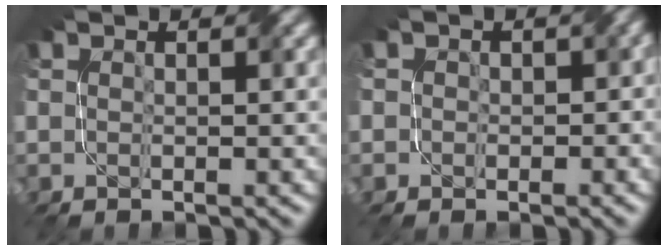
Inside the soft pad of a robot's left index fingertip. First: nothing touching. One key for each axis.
{"total": 2.0, "fx": 0.2, "fy": 1.9, "fz": 0.8, "tx": 0.004, "ty": 0.007, "tz": -0.001}